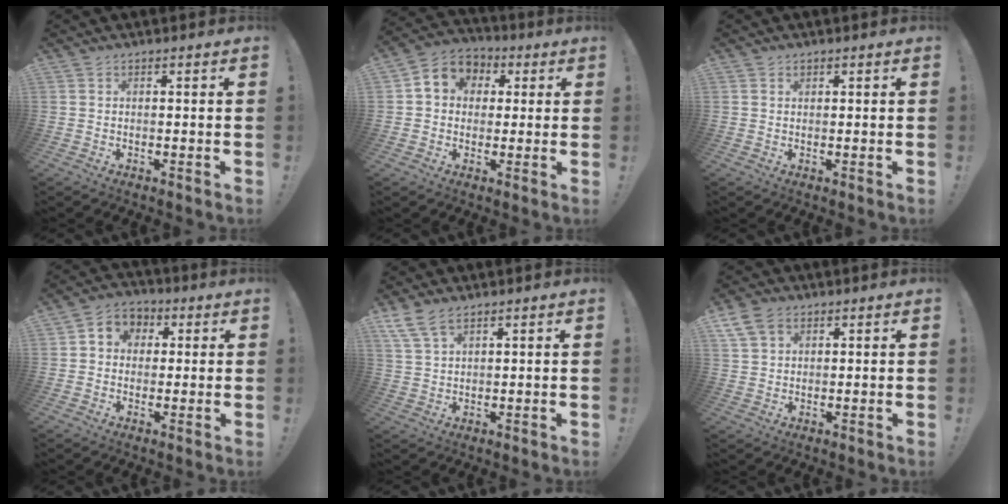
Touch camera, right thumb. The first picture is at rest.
{"total": 8.6, "force": [1.8, 7.6, 3.6], "torque": [-0.048, 0.000, 0.039]}
{"total": 0.8, "force": [0.6, 0.5, 0.1], "torque": [0.005, -0.004, 0.011]}
{"total": 6.2, "force": [0.3, 5.7, 2.4], "torque": [-0.025, 0.006, 0.010]}
{"total": 6.9, "force": [5.0, 2.8, 3.8], "torque": [-0.077, -0.016, 0.098]}
{"total": 7.4, "force": [4.0, 5.0, 3.7], "torque": [-0.064, -0.005, 0.082]}